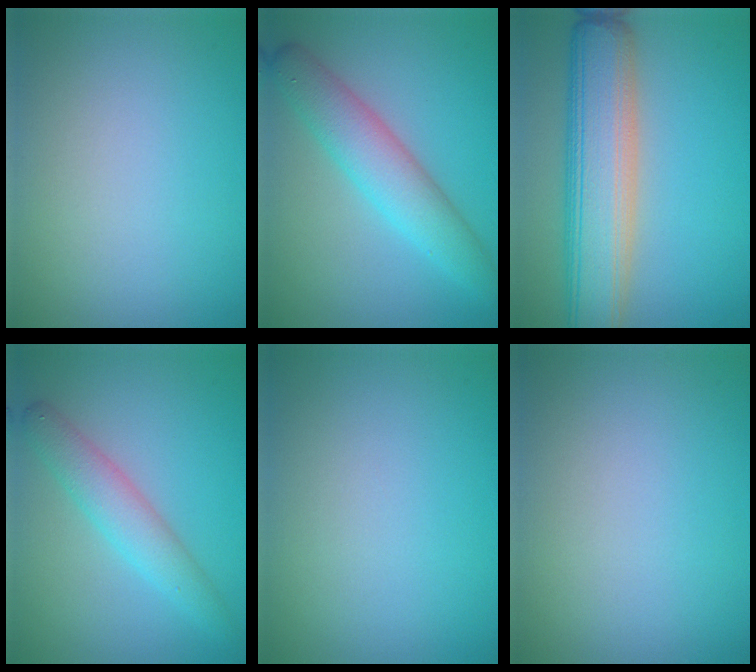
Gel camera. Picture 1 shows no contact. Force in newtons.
{"total": 5.1, "press": 5.1, "slide": 0.2}
{"total": 9.1, "press": 9.1, "slide": 0.6}
{"total": 3.4, "press": 3.4, "slide": 0.1}
{"total": 0.0}
{"total": 0.0}